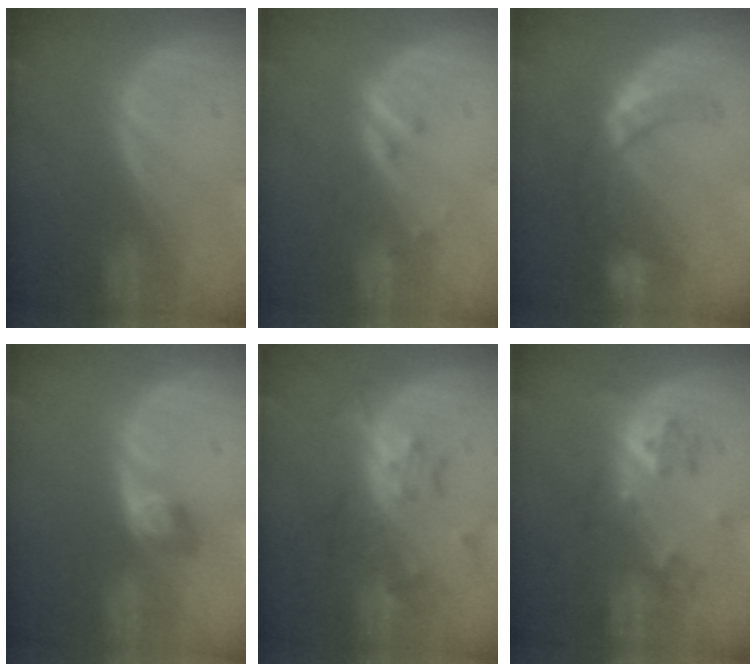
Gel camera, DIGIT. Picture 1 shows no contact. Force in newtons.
{"total": 2.5, "press": 2.2, "slide": 1.2}
{"total": 7.3, "press": 6.4, "slide": 3.6}
{"total": 2.9, "press": 2.8, "slide": 0.1}
{"total": 7.3, "press": 6.5, "slide": 3.5}
{"total": 6.2, "press": 5.8, "slide": 1.9}